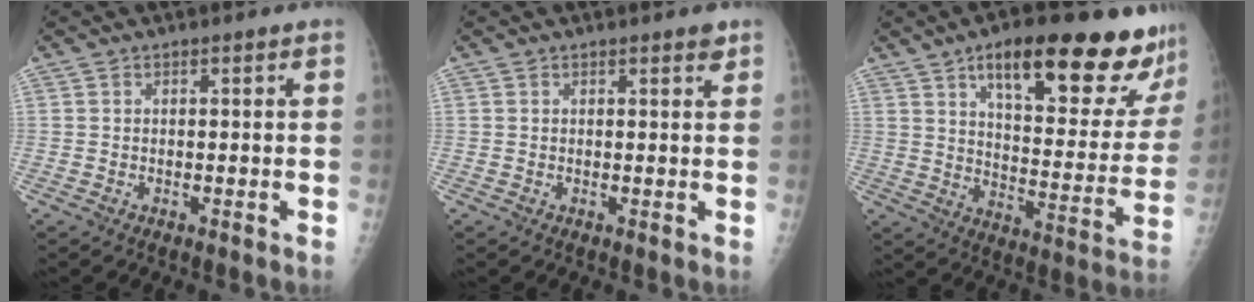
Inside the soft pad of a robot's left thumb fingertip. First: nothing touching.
{"total": 1.4, "force": [0.9, 0.4, 0.9], "torque": [-0.008, -0.004, 0.010]}
{"total": 26.4, "force": [16.9, 7.8, 18.8], "torque": [-0.223, -0.056, 0.242]}